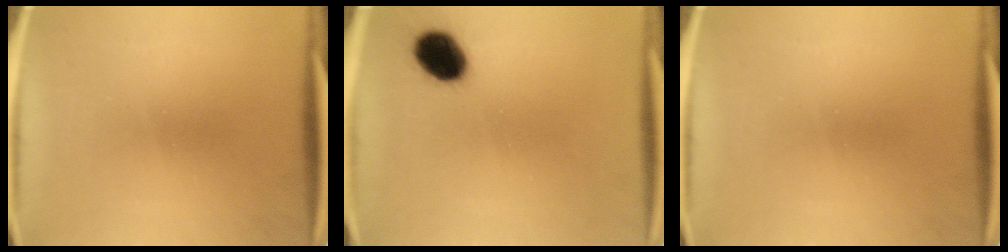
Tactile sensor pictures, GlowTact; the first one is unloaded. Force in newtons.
{"total": 8.8}
{"total": 0.0}